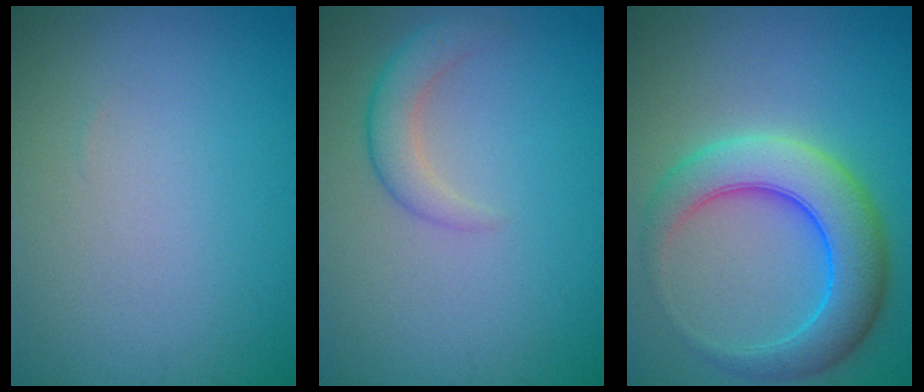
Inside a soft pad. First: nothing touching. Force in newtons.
{"total": 2.6, "press": 2.6, "slide": 0.1}
{"total": 7.4, "press": 7.4, "slide": 0.3}